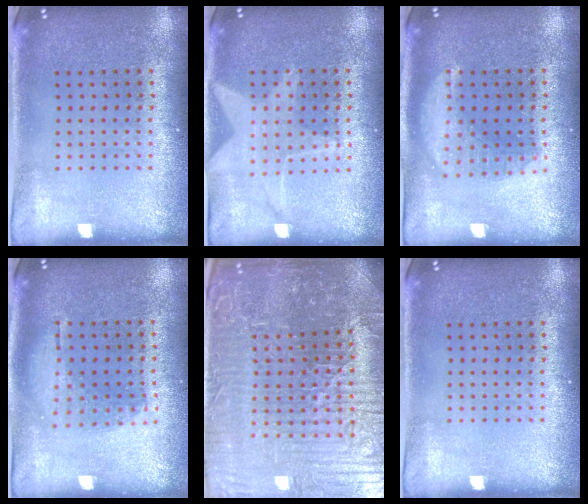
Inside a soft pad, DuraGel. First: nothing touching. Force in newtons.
{"total": 1.5, "press": 1.4, "slide": 0.4}
{"total": 1.8, "press": 1.8, "slide": 0.2}
{"total": 1.0, "press": 0.9, "slide": 0.4}
{"total": 6.2, "press": 5.8, "slide": 2.1}
{"total": 0.0}